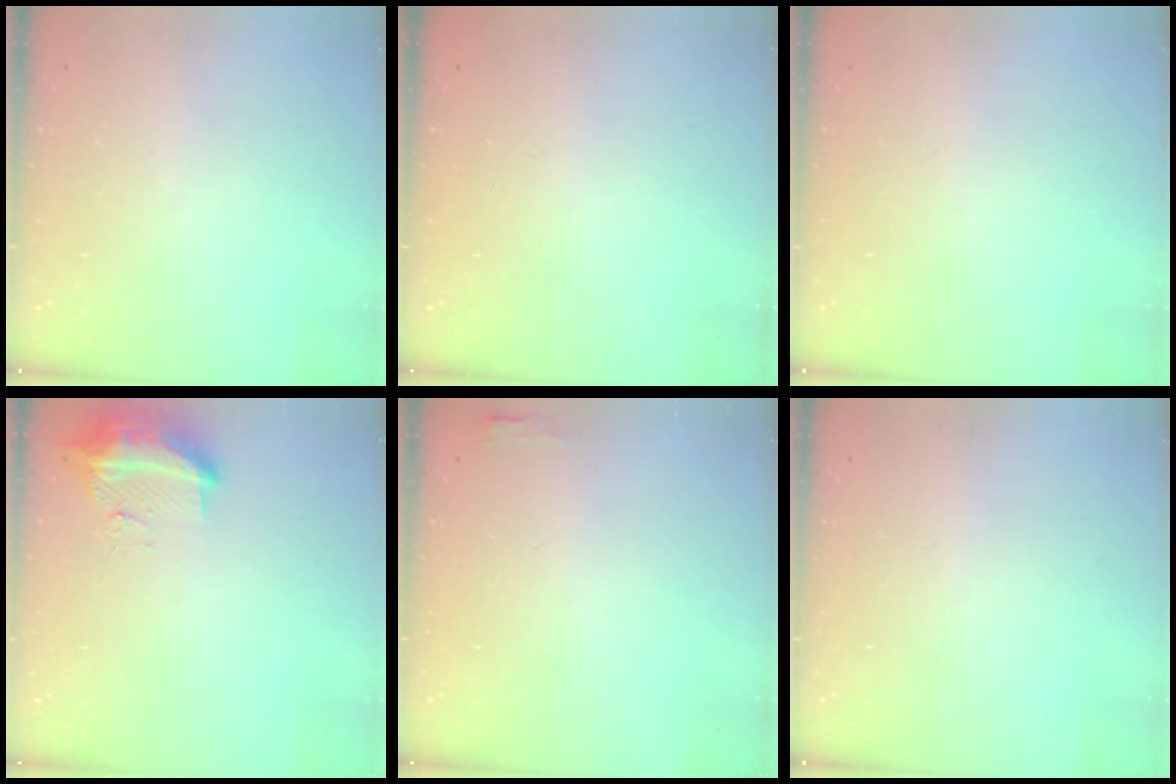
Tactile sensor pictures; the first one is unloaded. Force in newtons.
{"total": 0.0}
{"total": 0.0}
{"total": 11.3, "press": 10.3, "slide": 4.7}
{"total": 2.7, "press": 2.6, "slide": 0.8}
{"total": 0.0}